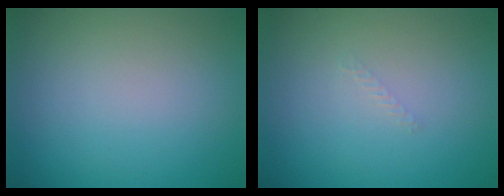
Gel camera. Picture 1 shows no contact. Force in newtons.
{"total": 0.6, "press": 0.6, "slide": 0.1}